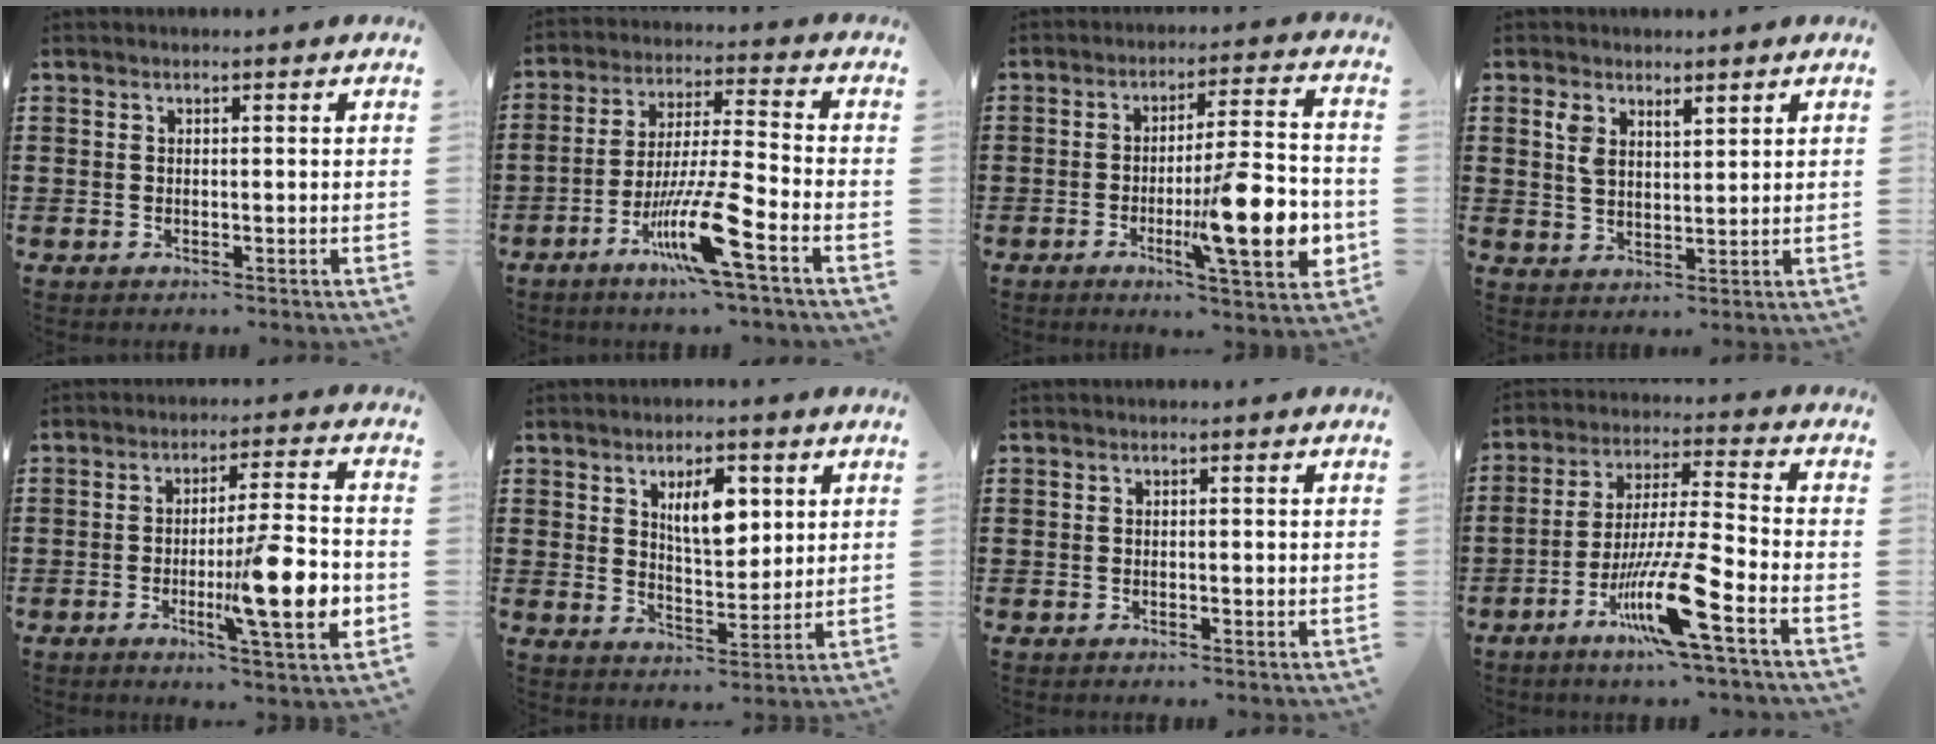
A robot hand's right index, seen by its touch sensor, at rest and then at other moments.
{"total": 11.7, "force": [-6.0, 0.8, 10.1], "torque": [-0.203, -0.007, -0.115]}
{"total": 14.8, "force": [-4.0, 3.0, 14.0], "torque": [-0.210, -0.007, -0.065]}
{"total": 3.3, "force": [2.2, 1.6, 1.8], "torque": [-0.042, 0.006, 0.041]}
{"total": 14.0, "force": [-3.4, 2.3, 13.4], "torque": [-0.205, -0.012, -0.060]}
{"total": 6.8, "force": [2.6, 3.1, 5.4], "torque": [-0.092, 0.001, 0.039]}
{"total": 0.7, "force": [-0.2, 0.2, 0.6], "torque": [-0.012, -0.004, -0.003]}
{"total": 12.7, "force": [-6.6, 0.7, 10.9], "torque": [-0.223, -0.007, -0.125]}